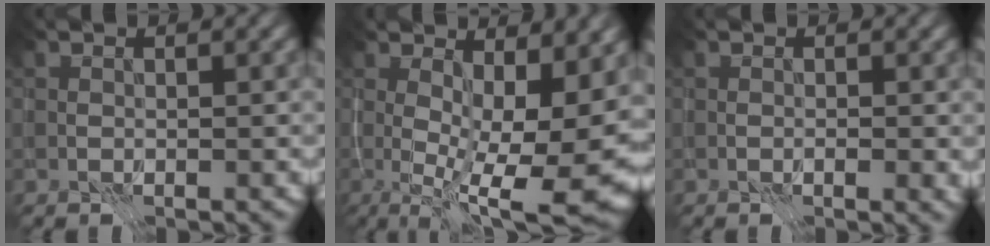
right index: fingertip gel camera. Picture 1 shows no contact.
{"total": 14.1, "force": [0.3, 4.9, 13.3], "torque": [-0.169, -0.007, 0.035]}
{"total": 1.0, "force": [-0.5, 0.1, 0.9], "torque": [-0.013, 0.000, -0.006]}